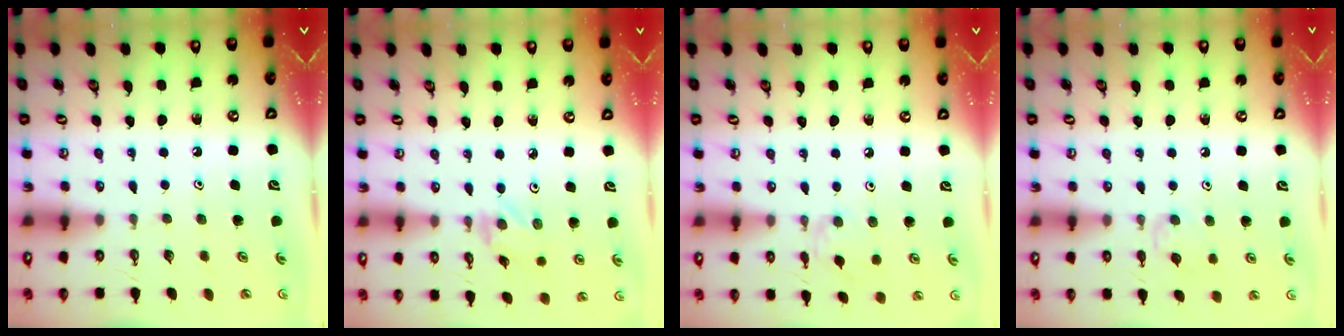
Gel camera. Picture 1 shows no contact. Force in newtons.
{"total": 0.5, "press": 0.5, "slide": 0.1}
{"total": 2.8, "press": 2.8, "slide": 0.5}
{"total": 5.4, "press": 5.3, "slide": 1.0}